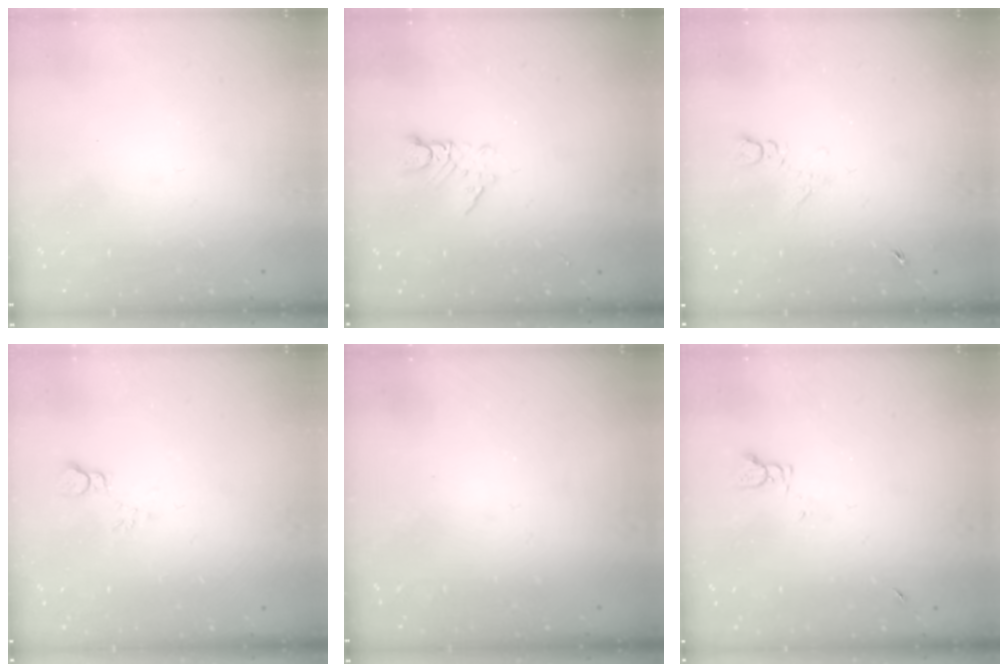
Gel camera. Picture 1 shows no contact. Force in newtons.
{"total": 3.0, "press": 3.0, "slide": 0.3}
{"total": 4.2, "press": 4.2, "slide": 0.7}
{"total": 5.4, "press": 5.4, "slide": 0.7}
{"total": 0.0}
{"total": 1.7, "press": 1.7, "slide": 0.2}